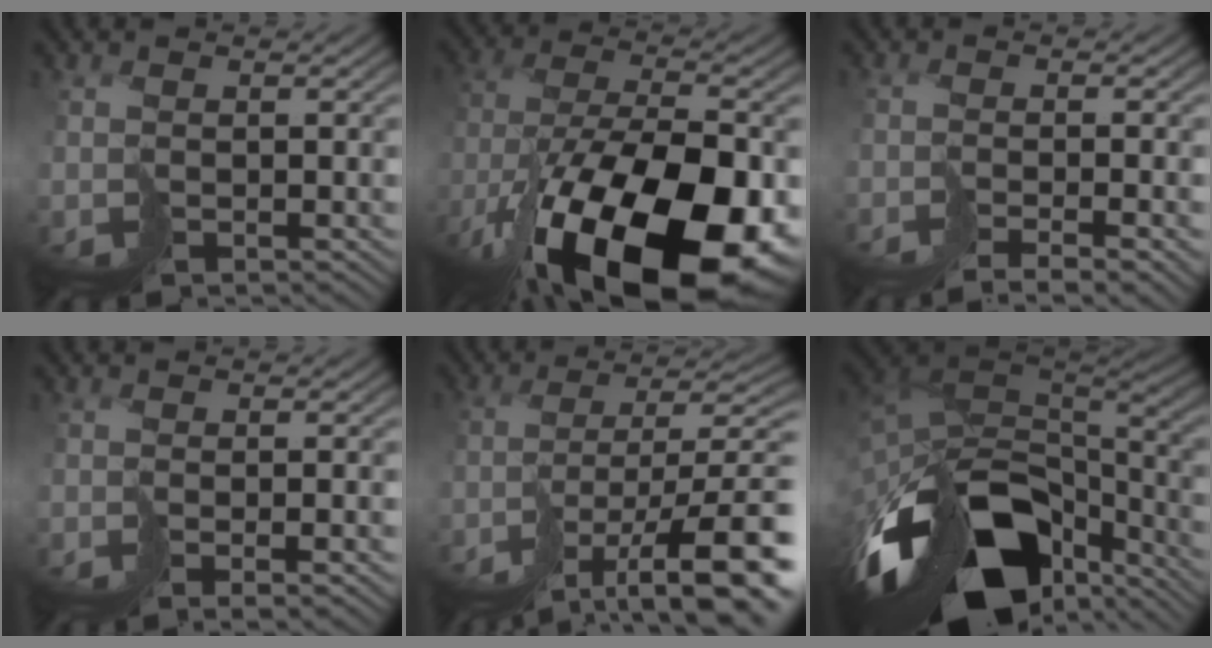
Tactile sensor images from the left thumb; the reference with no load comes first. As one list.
[{"total": 20.5, "force": [-11.3, 8.9, 14.6], "torque": [-0.244, -0.064, -0.161]}, {"total": 5.2, "force": [-3.9, 0.4, 3.3], "torque": [-0.046, -0.011, -0.065]}, {"total": 2.7, "force": [-1.6, 0.2, 2.1], "torque": [-0.026, -0.001, -0.024]}, {"total": 14.3, "force": [-8.4, 3.7, 11.0], "torque": [-0.156, -0.007, -0.132]}, {"total": 17.8, "force": [-10.0, 9.7, 11.1], "torque": [-0.249, -0.048, -0.128]}]